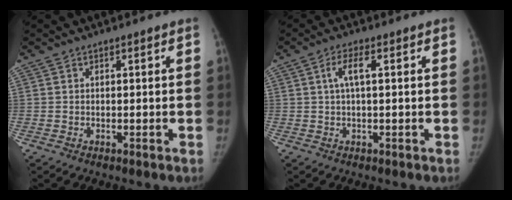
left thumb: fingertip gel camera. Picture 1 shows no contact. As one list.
[{"total": 3.6, "force": [0.8, 1.0, 3.3], "torque": [-0.075, 0.012, 0.015]}]